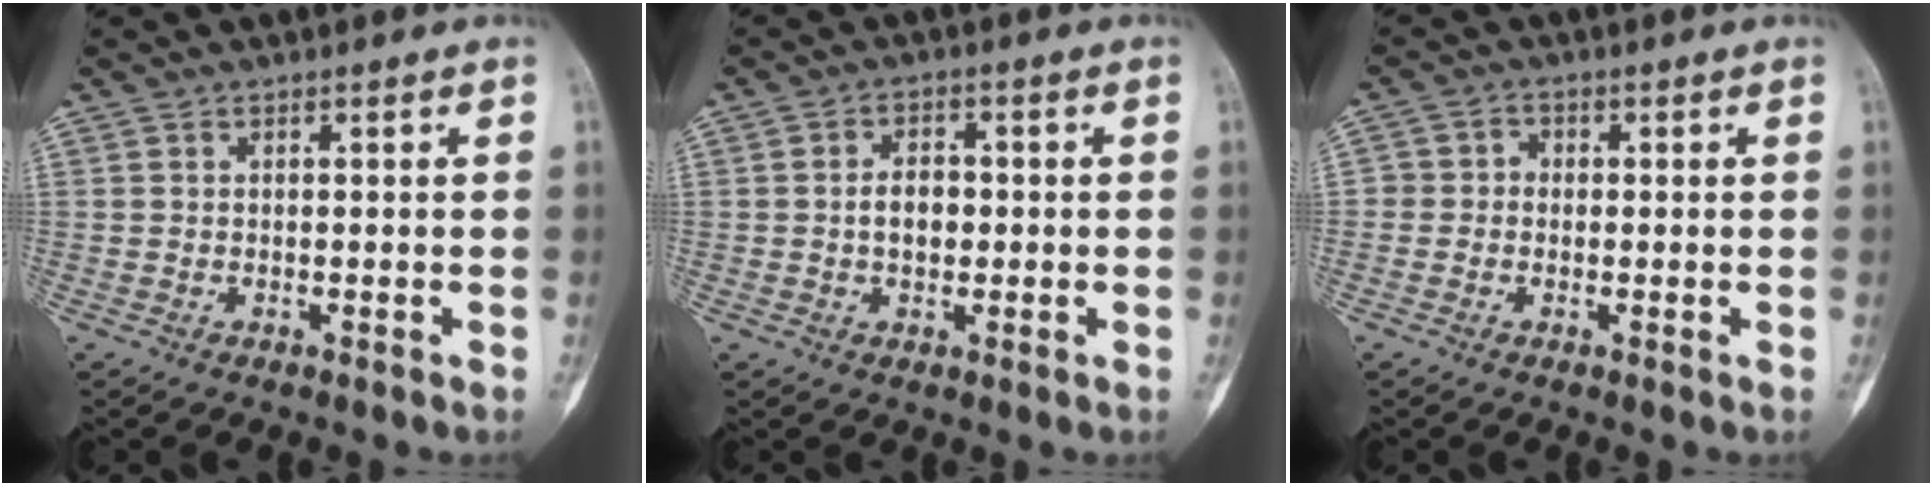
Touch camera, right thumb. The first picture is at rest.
{"total": 4.5, "force": [-0.3, 3.1, 3.3], "torque": [-0.041, 0.011, -0.008]}
{"total": 2.9, "force": [-0.4, 2.7, 1.0], "torque": [0.003, 0.011, -0.013]}